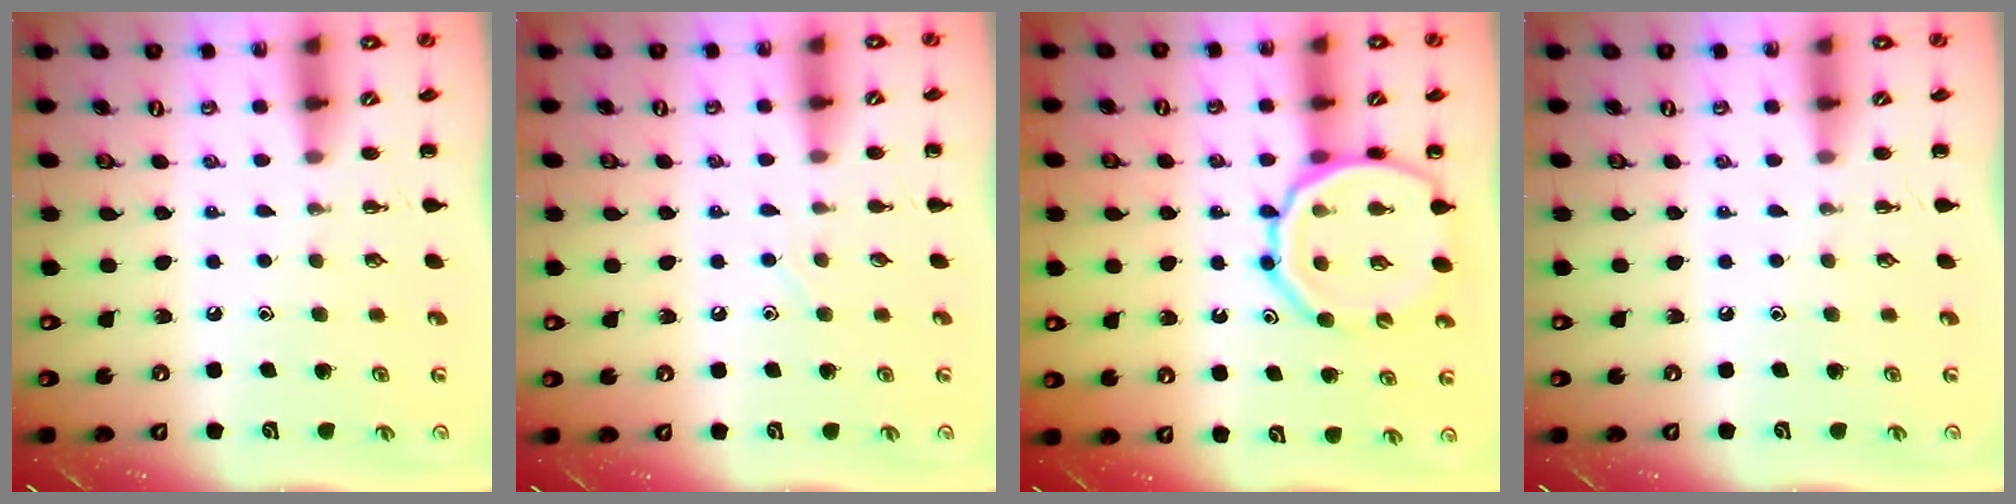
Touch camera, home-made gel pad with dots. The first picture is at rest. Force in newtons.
{"total": 2.4, "press": 2.3, "slide": 0.7}
{"total": 15.4, "press": 15.1, "slide": 3.0}
{"total": 0.0}